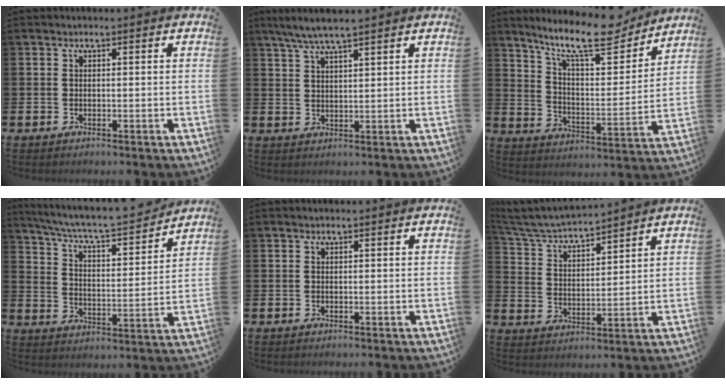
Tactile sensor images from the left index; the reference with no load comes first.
{"total": 5.3, "force": [4.6, 0.3, 2.6], "torque": [-0.068, -0.006, 0.084]}
{"total": 13.1, "force": [10.9, 3.2, 6.5], "torque": [-0.134, -0.061, 0.187]}
{"total": 7.4, "force": [6.9, 0.9, 2.7], "torque": [-0.086, -0.052, 0.116]}
{"total": 0.0}
{"total": 5.1, "force": [4.9, 0.6, 1.2], "torque": [-0.051, -0.038, 0.083]}